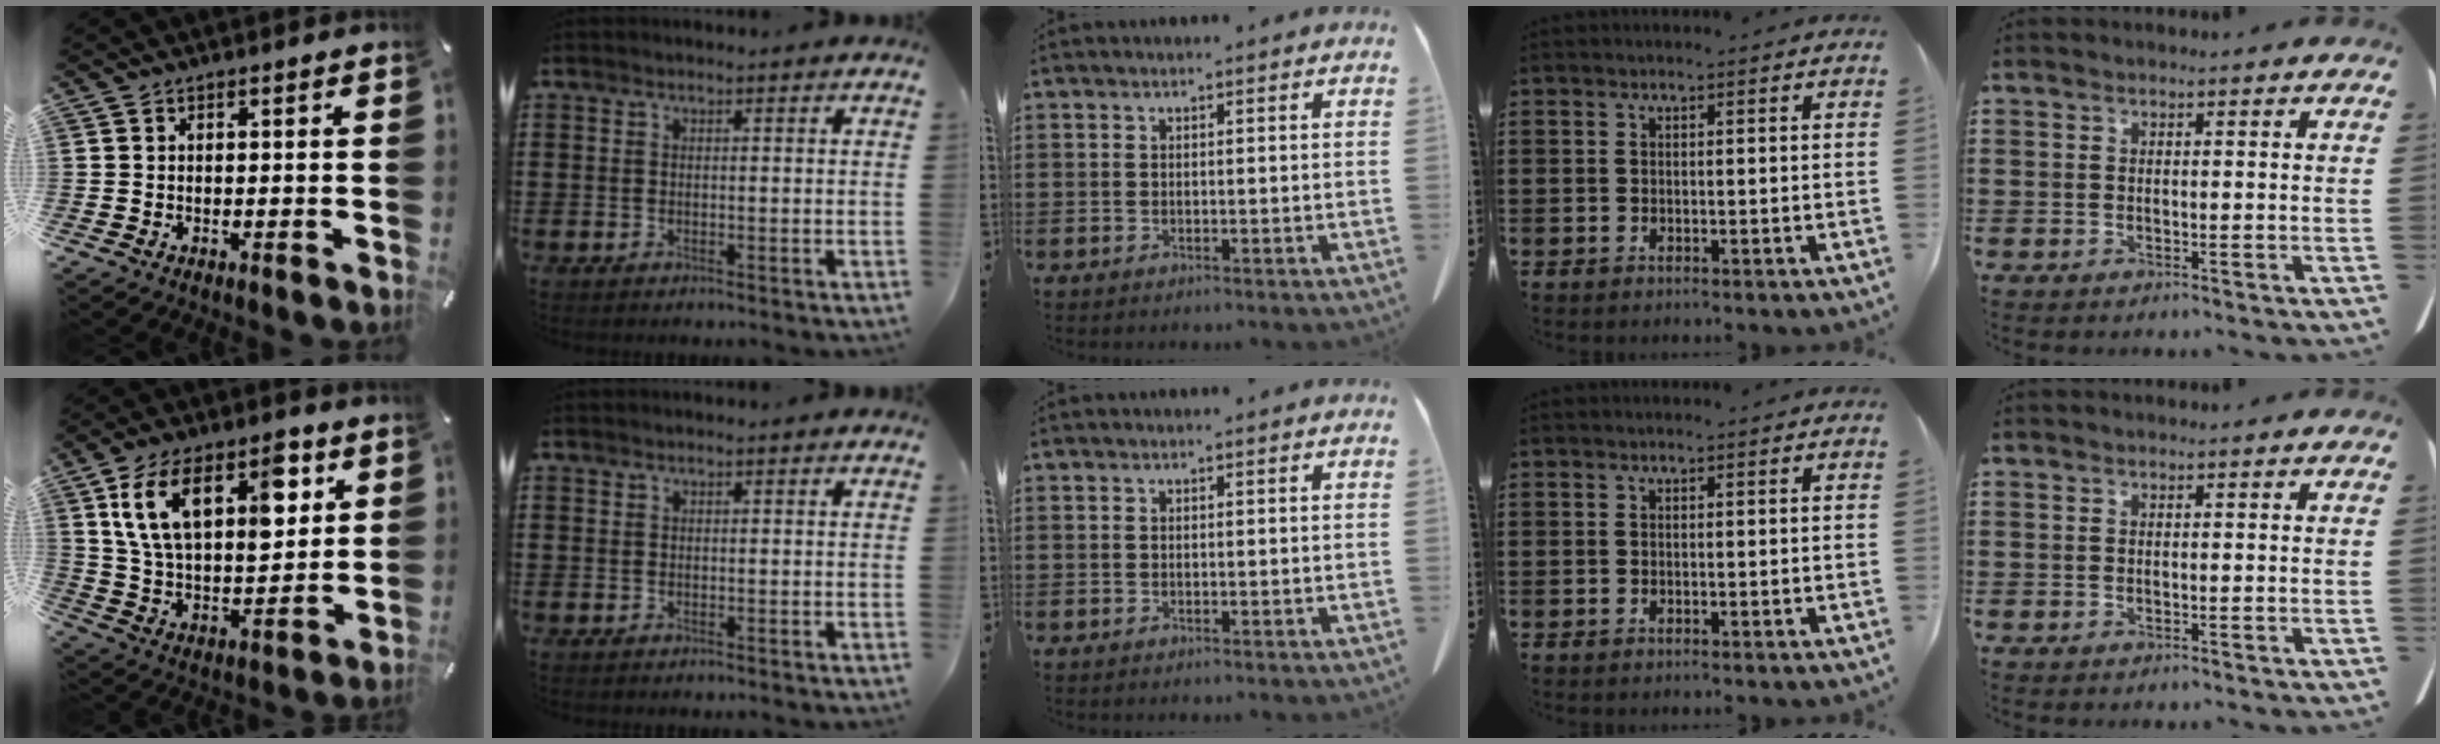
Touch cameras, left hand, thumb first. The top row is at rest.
{"thumb": {"total": 17.3, "force": [8.8, 9.7, 11.4], "torque": [-0.201, -0.022, 0.153]}}